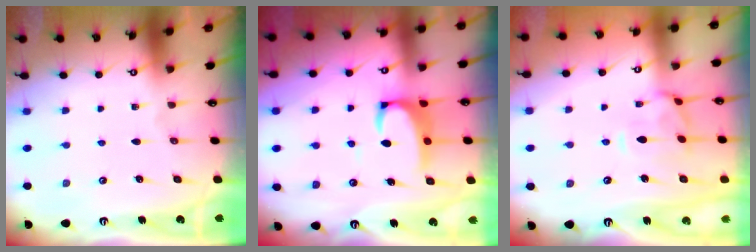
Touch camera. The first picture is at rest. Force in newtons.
{"total": 3.5, "press": 3.3, "slide": 1.0}
{"total": 1.7, "press": 1.5, "slide": 0.8}